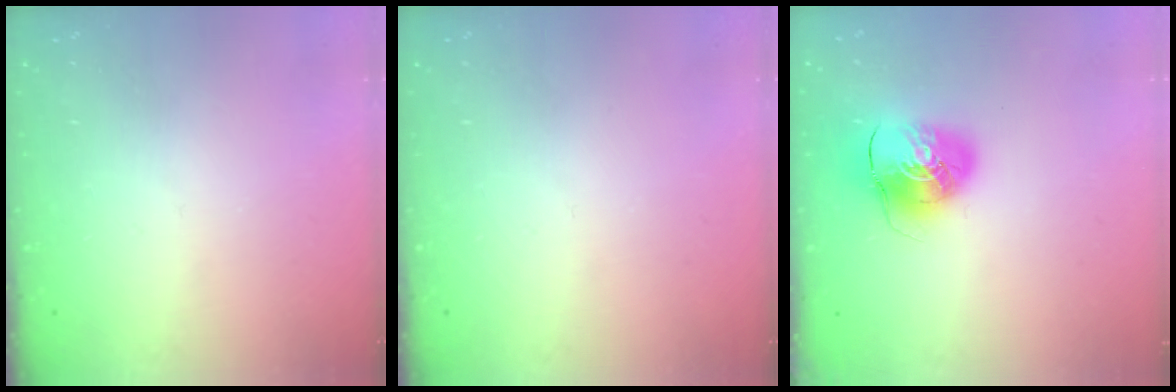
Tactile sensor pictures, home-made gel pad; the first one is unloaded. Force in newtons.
{"total": 0.0}
{"total": 10.2, "press": 10.1, "slide": 1.3}